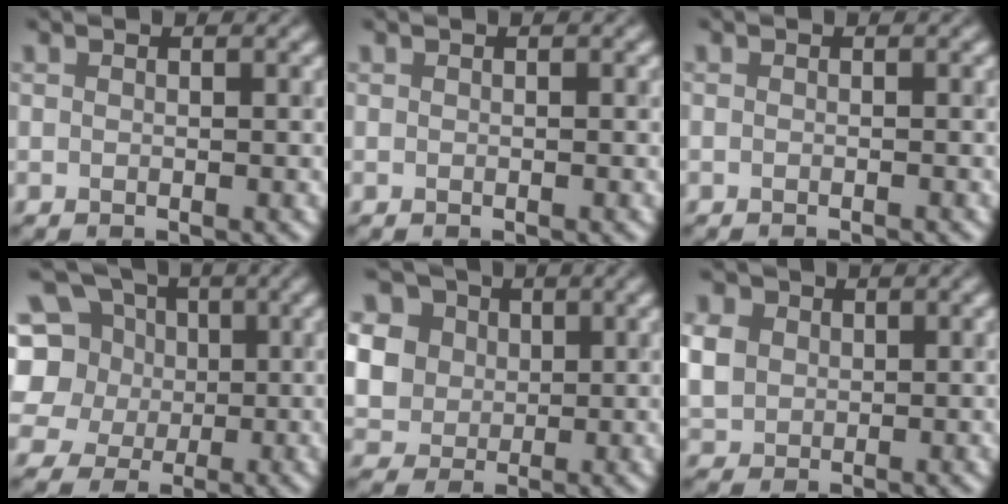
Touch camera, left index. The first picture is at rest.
{"total": 0.0}
{"total": 0.8, "force": [-0.7, 0.1, 0.3], "torque": [0.004, -0.006, -0.015]}
{"total": 9.2, "force": [3.0, 7.7, 4.1], "torque": [-0.093, 0.029, 0.016]}
{"total": 12.0, "force": [4.2, 10.0, 5.2], "torque": [-0.129, 0.019, 0.067]}
{"total": 3.4, "force": [0.8, 3.0, 1.3], "torque": [-0.049, 0.010, 0.012]}